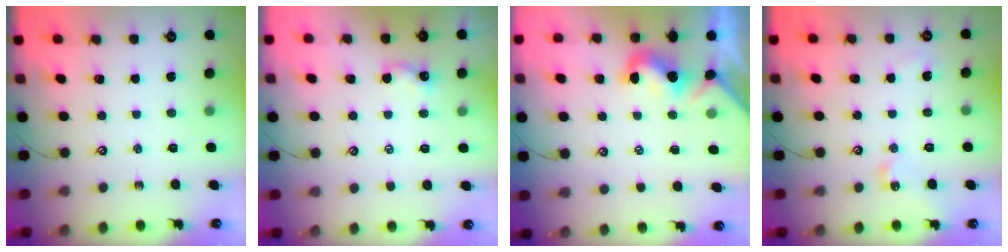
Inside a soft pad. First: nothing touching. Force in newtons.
{"total": 0.9, "press": 0.9, "slide": 0.3}
{"total": 0.0}
{"total": 7.8, "press": 7.8, "slide": 0.6}